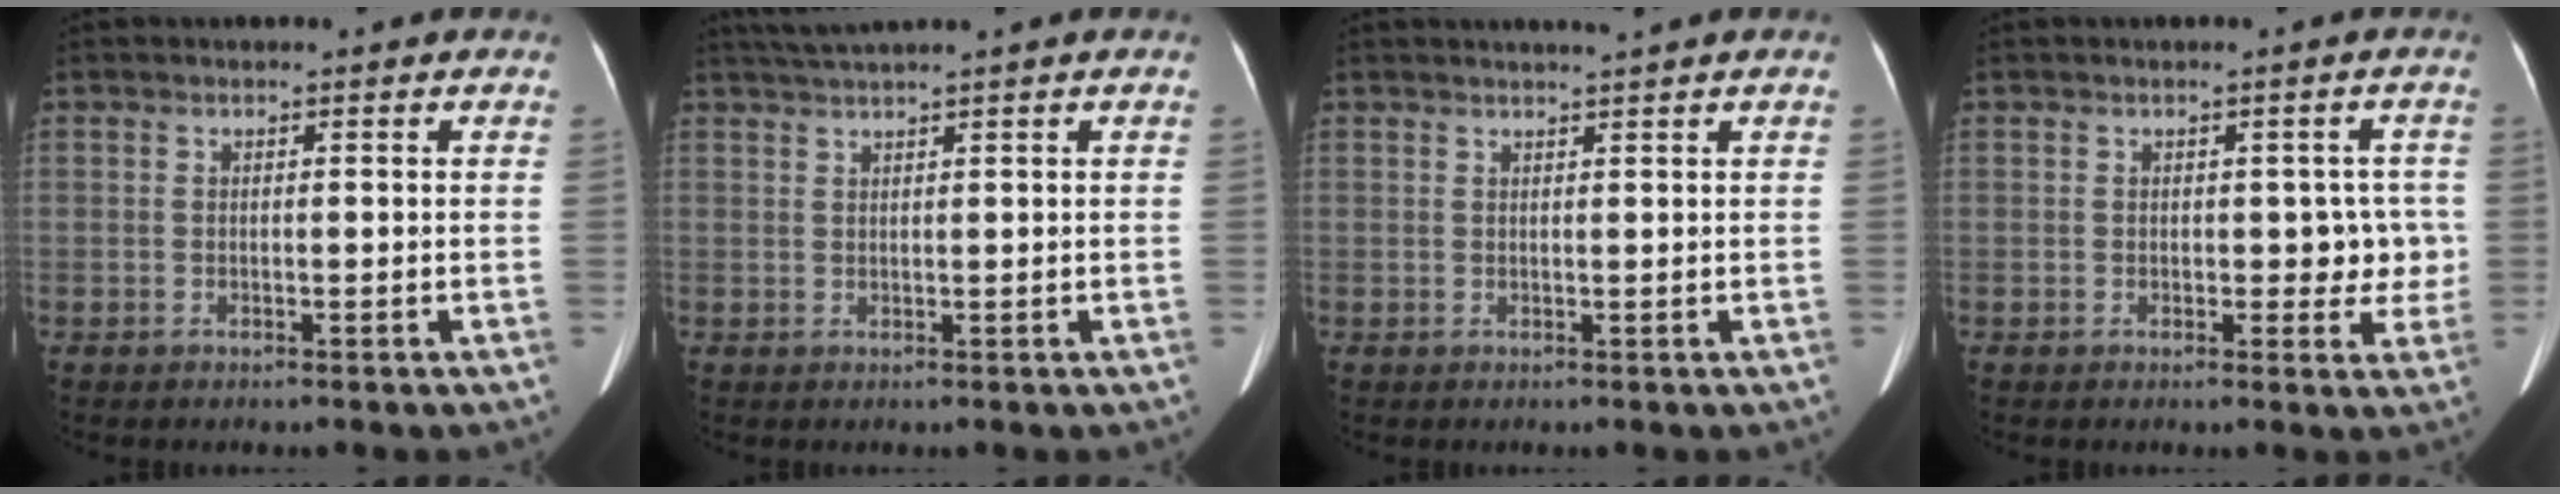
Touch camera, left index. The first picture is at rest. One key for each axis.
{"total": 3.3, "fx": 2.7, "fy": -1.1, "fz": 1.5, "tx": -0.031, "ty": 0.013, "tz": 0.056}
{"total": 2.2, "fx": 1.9, "fy": -0.8, "fz": 0.8, "tx": -0.007, "ty": 0.004, "tz": 0.034}
{"total": 3.5, "fx": 0.1, "fy": 2.3, "fz": 2.7, "tx": -0.024, "ty": 0.011, "tz": 0.004}